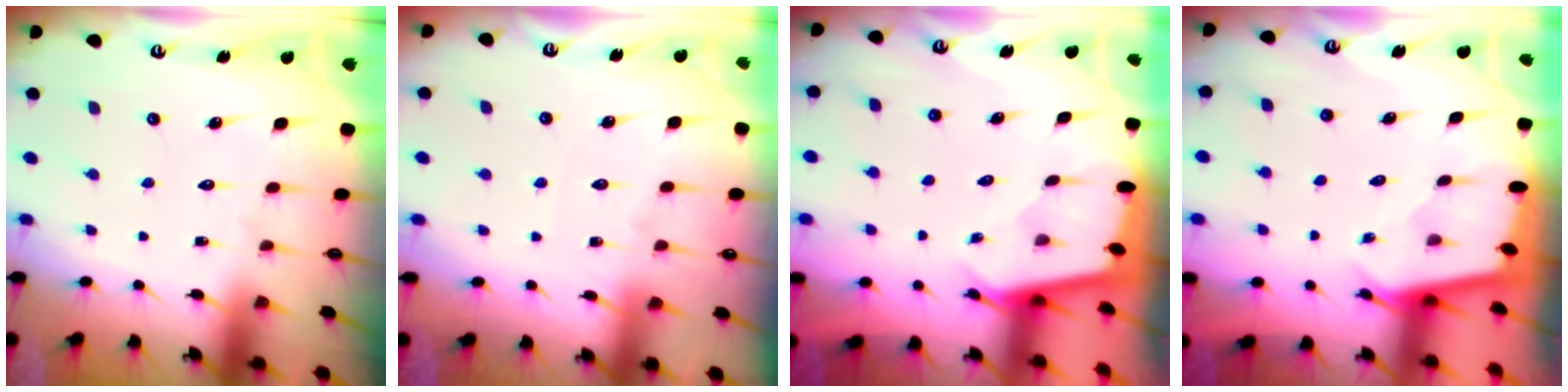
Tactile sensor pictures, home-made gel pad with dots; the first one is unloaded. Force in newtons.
{"total": 2.7, "press": 2.7, "slide": 0.4}
{"total": 1.7, "press": 1.7, "slide": 0.1}
{"total": 1.7, "press": 1.7, "slide": 0.1}